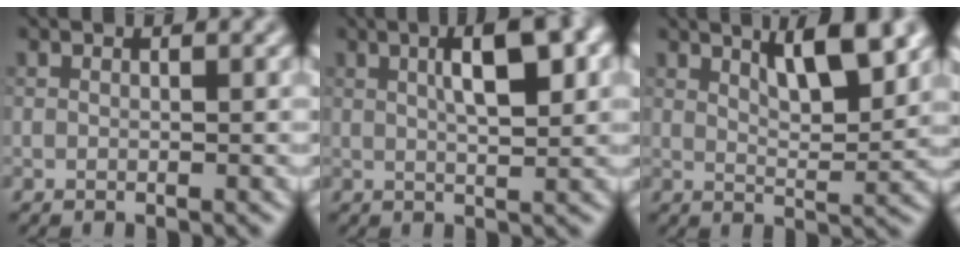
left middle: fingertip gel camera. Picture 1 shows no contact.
{"total": 5.9, "force": [1.8, 1.7, 5.4], "torque": [-0.080, 0.010, 0.026]}
{"total": 5.0, "force": [2.9, 1.3, 3.9], "torque": [-0.063, 0.000, 0.046]}